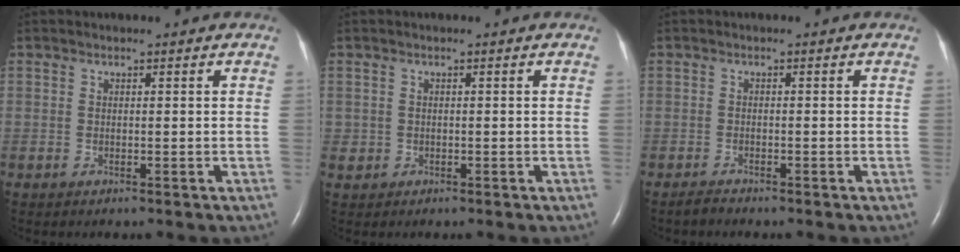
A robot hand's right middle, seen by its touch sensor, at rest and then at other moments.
{"total": 0.9, "force": [-0.1, 0.9, 0.1], "torque": [0.000, 0.003, -0.001]}
{"total": 1.0, "force": [-1.0, 0.1, 0.2], "torque": [-0.010, -0.003, -0.017]}